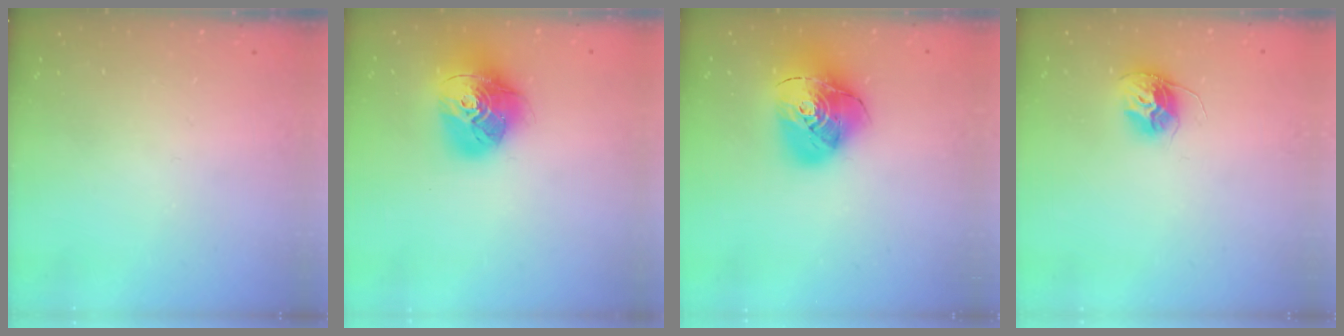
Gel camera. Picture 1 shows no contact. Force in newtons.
{"total": 17.1, "press": 17.0, "slide": 2.2}
{"total": 17.5, "press": 17.3, "slide": 2.1}
{"total": 11.4, "press": 11.4, "slide": 0.9}